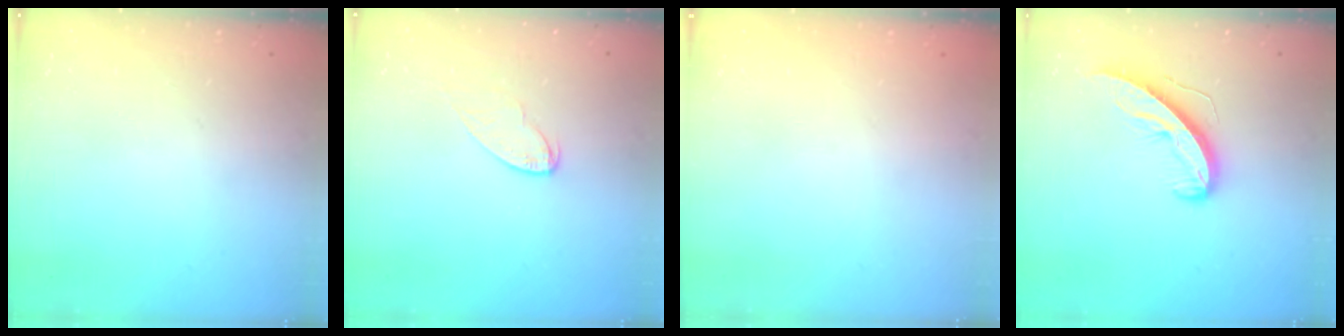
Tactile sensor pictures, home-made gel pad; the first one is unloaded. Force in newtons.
{"total": 4.9, "press": 4.9, "slide": 0.4}
{"total": 0.0}
{"total": 9.2, "press": 9.2, "slide": 0.5}